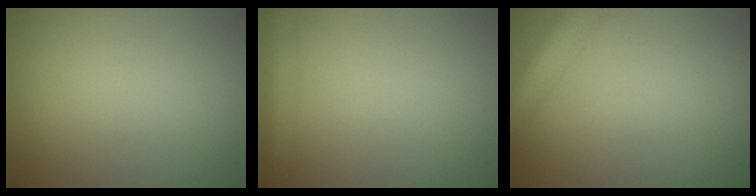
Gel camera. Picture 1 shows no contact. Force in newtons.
{"total": 2.6, "press": 2.6, "slide": 0.1}
{"total": 4.7, "press": 4.7, "slide": 0.2}